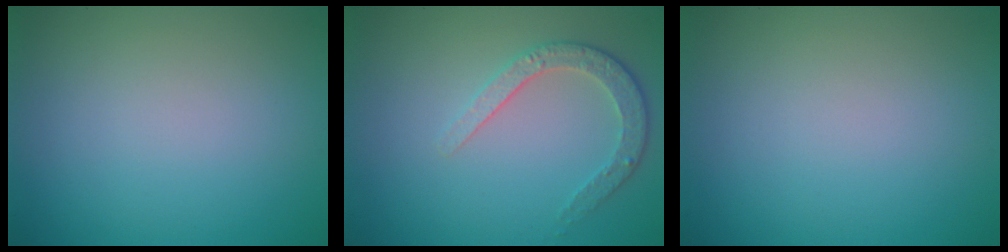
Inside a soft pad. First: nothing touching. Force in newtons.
{"total": 2.6, "press": 2.5, "slide": 1.0}
{"total": 0.0}